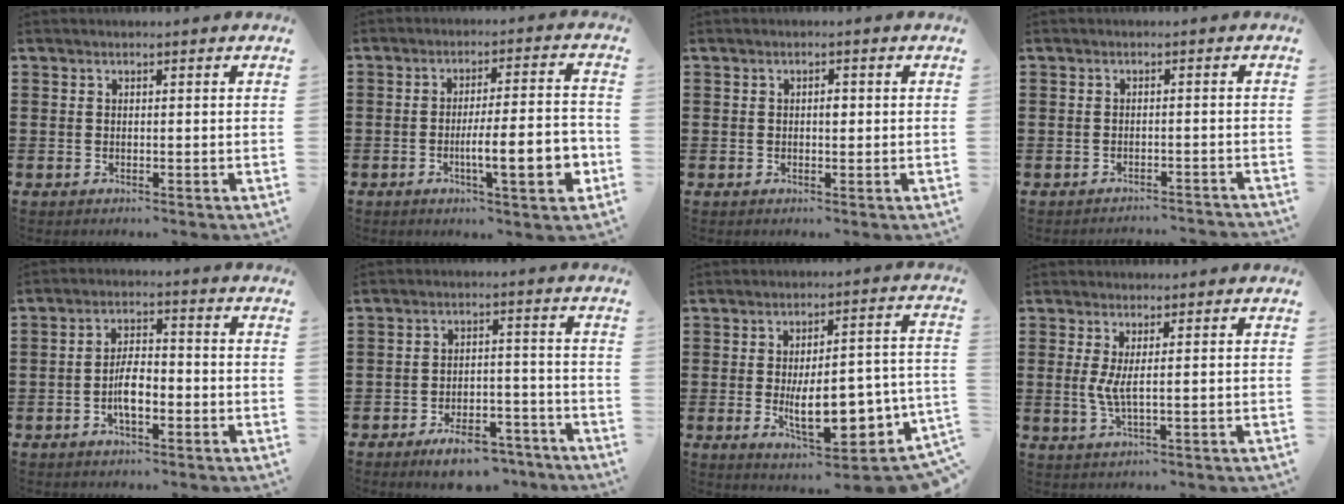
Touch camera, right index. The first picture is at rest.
{"total": 10.7, "force": [-3.1, 2.1, 10.0], "torque": [-0.145, -0.008, -0.052]}
{"total": 1.2, "force": [0.0, 0.6, 1.1], "torque": [-0.022, 0.003, -0.001]}
{"total": 1.8, "force": [-1.8, 0.0, -0.1], "torque": [-0.004, 0.003, -0.041]}
{"total": 5.4, "force": [-1.8, 2.1, 4.7], "torque": [-0.094, 0.004, -0.036]}
{"total": 7.0, "force": [-5.7, 1.9, 3.6], "torque": [-0.057, 0.014, -0.102]}
{"total": 11.8, "force": [-3.5, 4.5, 10.3], "torque": [-0.150, -0.004, -0.056]}
{"total": 3.1, "force": [0.1, 0.0, 3.1], "torque": [-0.075, -0.015, -0.002]}